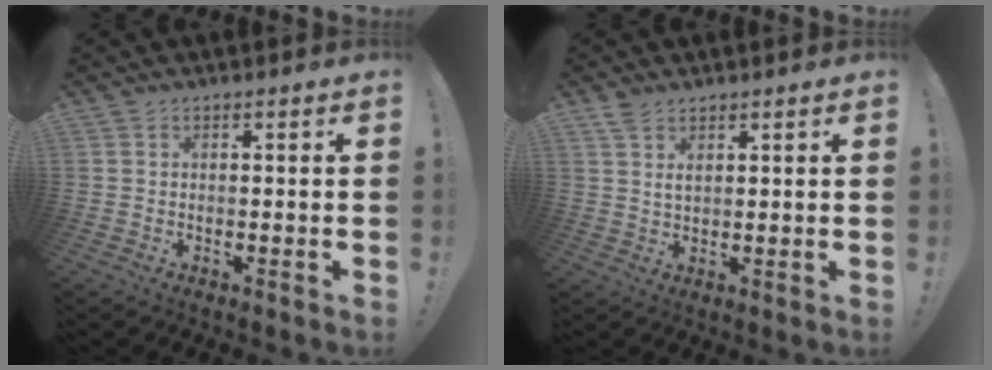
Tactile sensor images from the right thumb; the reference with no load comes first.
{"total": 3.1, "force": [2.2, 1.2, 1.9], "torque": [-0.038, -0.009, 0.040]}